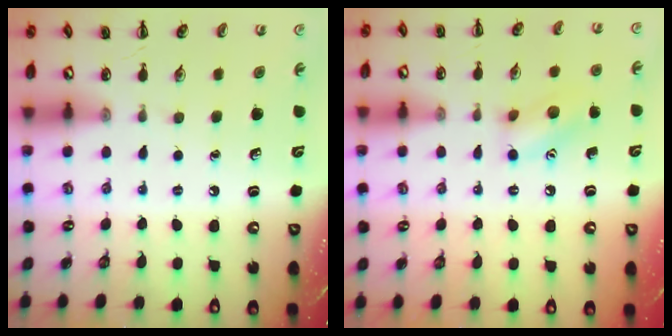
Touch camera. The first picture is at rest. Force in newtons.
{"total": 9.8, "press": 9.7, "slide": 1.0}